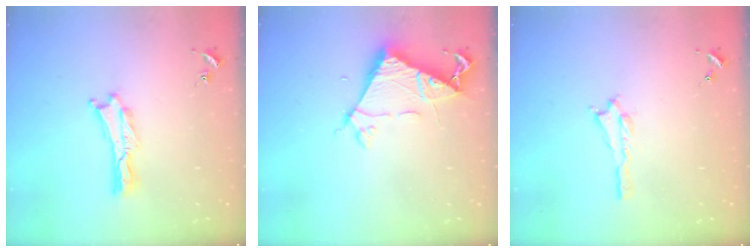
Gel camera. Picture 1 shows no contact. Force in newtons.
{"total": 7.0, "press": 6.9, "slide": 0.6}
{"total": 0.6, "press": 0.5, "slide": 0.2}